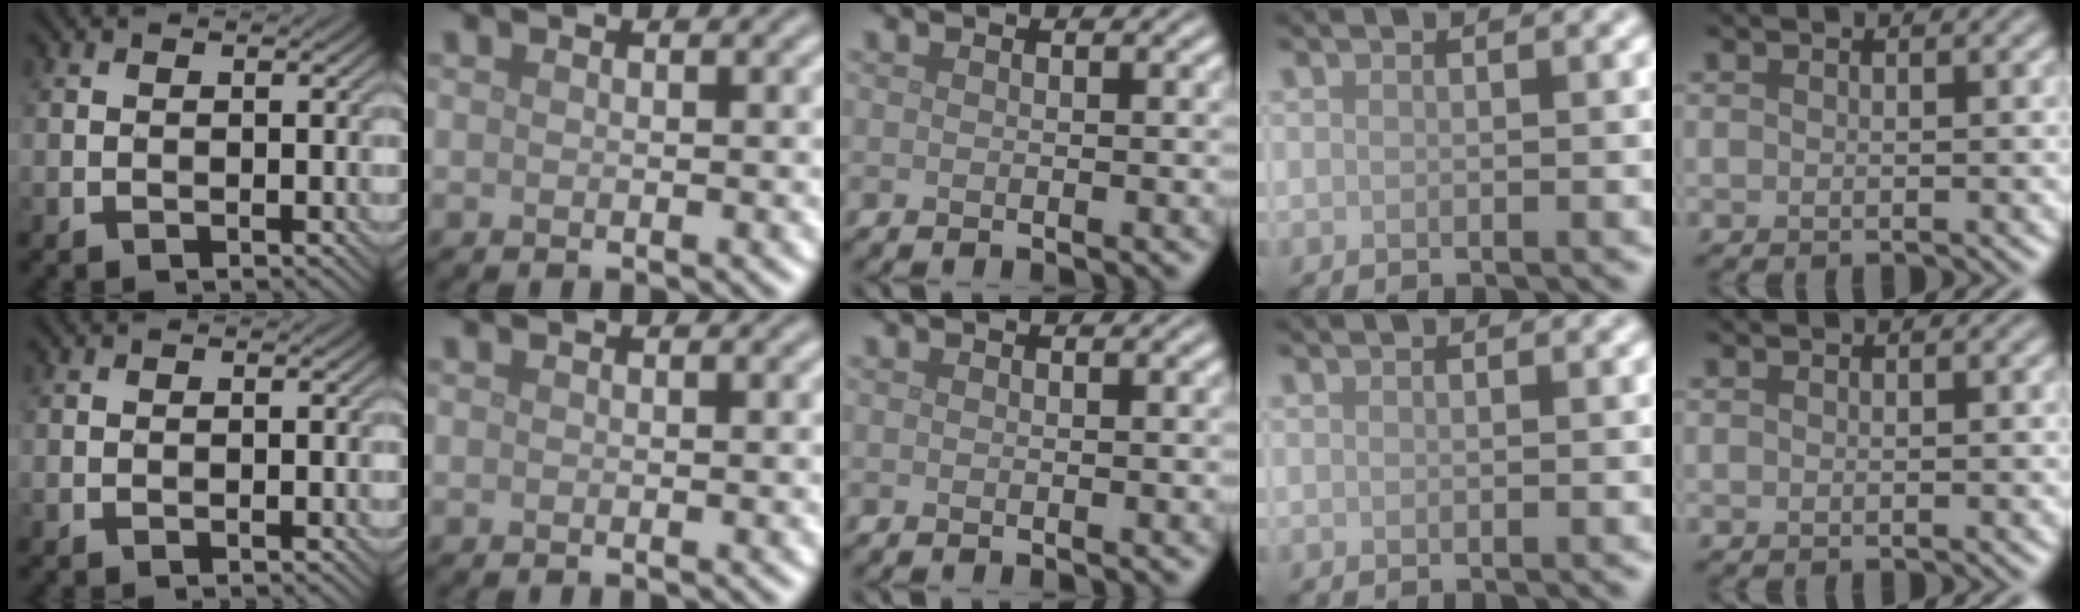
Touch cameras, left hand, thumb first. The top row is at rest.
{}